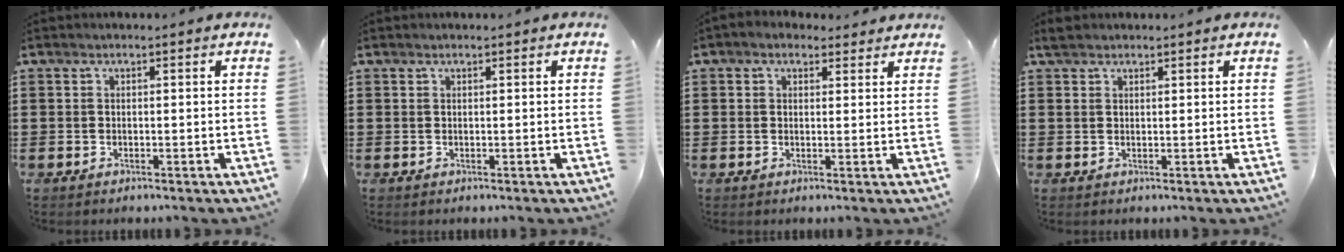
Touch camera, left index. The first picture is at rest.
{"total": 0.0}
{"total": 2.0, "force": [1.5, 1.2, 0.5], "torque": [-0.007, 0.005, 0.026]}
{"total": 1.7, "force": [1.5, 0.8, 0.5], "torque": [-0.014, 0.006, 0.028]}